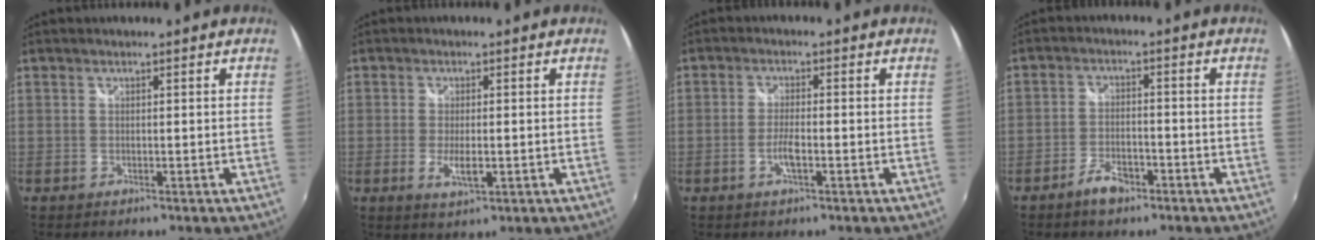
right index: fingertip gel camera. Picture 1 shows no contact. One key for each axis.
{"total": 3.9, "fx": -1.0, "fy": 1.3, "fz": 3.5, "tx": -0.069, "ty": -0.012, "tz": -0.015}
{"total": 3.3, "fx": -1.4, "fy": 0.7, "fz": 3.0, "tx": -0.064, "ty": -0.003, "tz": -0.026}
{"total": 5.2, "fx": -3.6, "fy": 2.3, "fz": 2.9, "tx": -0.070, "ty": -0.002, "tz": -0.062}